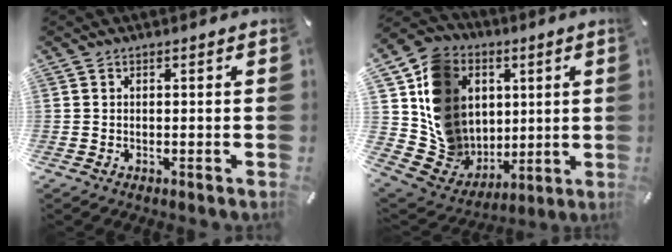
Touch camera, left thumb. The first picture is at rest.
{"total": 16.5, "force": [2.9, 15.3, 5.4], "torque": [-0.075, -0.025, 0.078]}